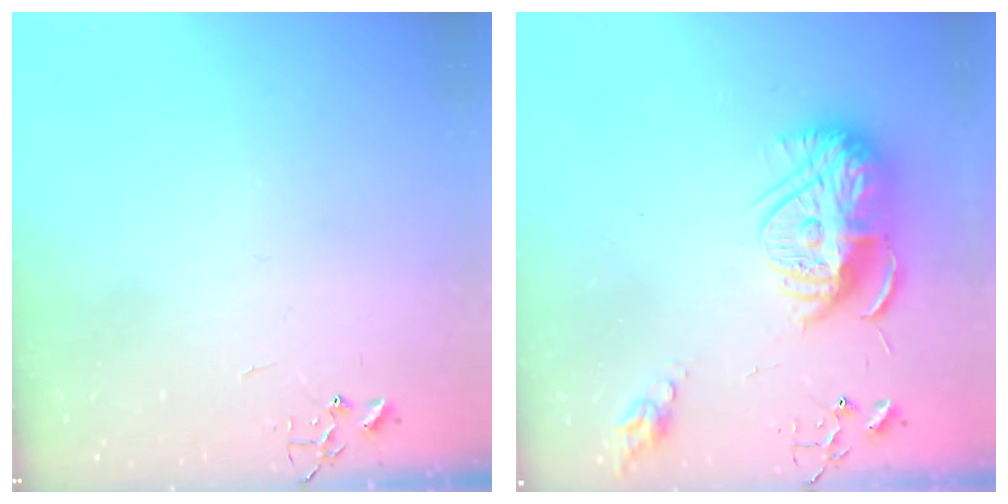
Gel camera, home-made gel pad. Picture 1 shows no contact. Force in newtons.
{"total": 15.8, "press": 15.8, "slide": 1.4}